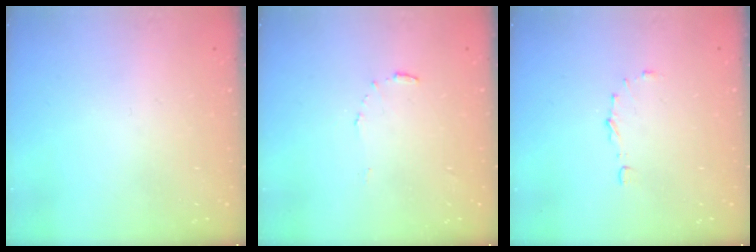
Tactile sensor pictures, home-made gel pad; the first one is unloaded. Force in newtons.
{"total": 4.4, "press": 4.4, "slide": 0.2}
{"total": 4.6, "press": 4.5, "slide": 0.6}